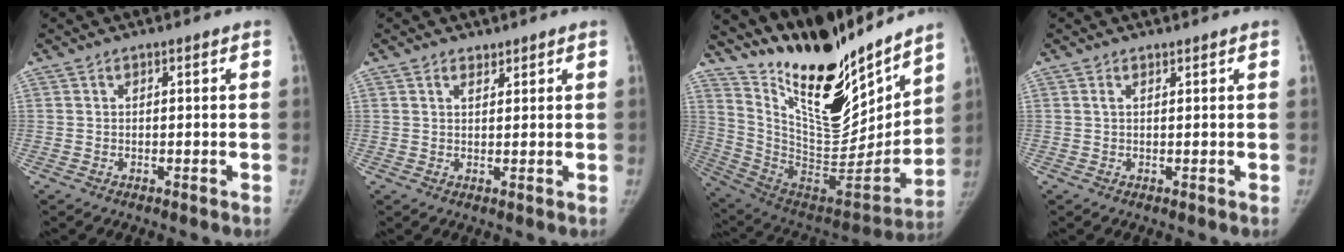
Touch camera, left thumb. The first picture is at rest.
{"total": 1.4, "force": [1.2, 0.7, 0.2], "torque": [0.008, -0.011, 0.018]}
{"total": 26.5, "force": [21.2, 7.9, 13.8], "torque": [-0.177, -0.124, 0.362]}
{"total": 0.6, "force": [0.5, 0.1, 0.2], "torque": [-0.003, -0.005, 0.009]}